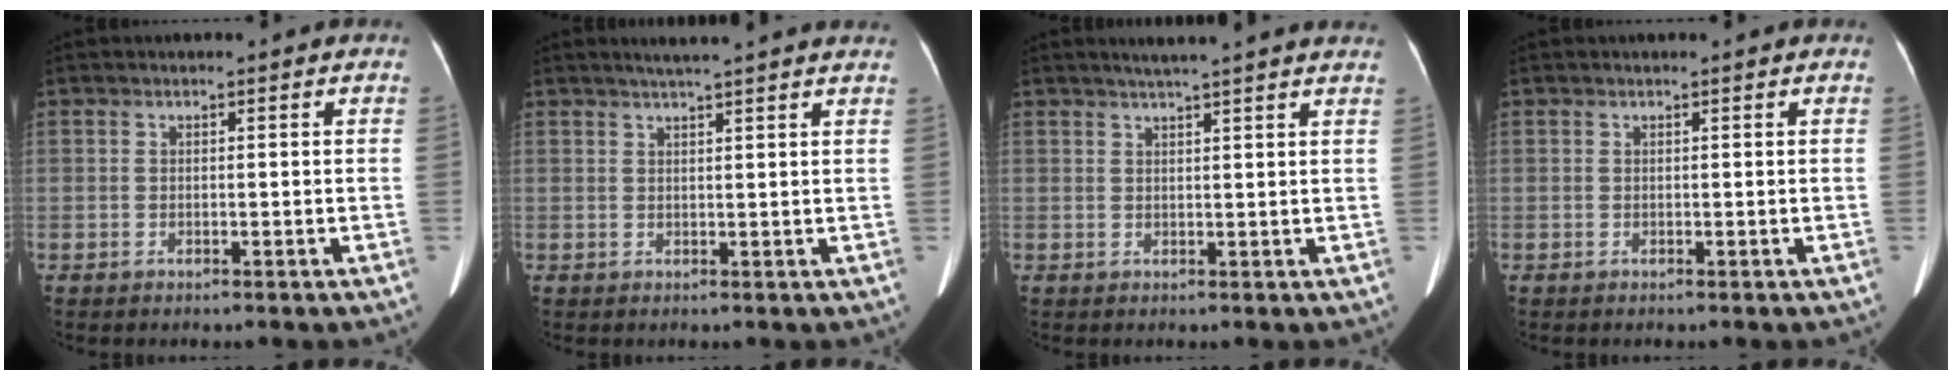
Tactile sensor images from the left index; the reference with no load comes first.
{"total": 8.6, "force": [7.5, -0.1, 4.2], "torque": [-0.060, 0.025, 0.083]}
{"total": 9.6, "force": [8.4, -0.2, 4.6], "torque": [-0.066, 0.023, 0.091]}
{"total": 0.0}